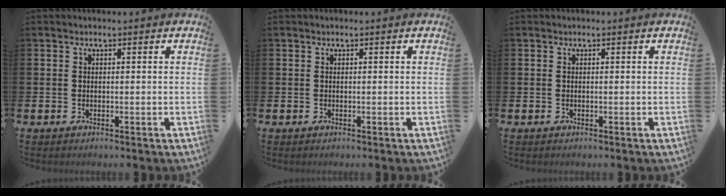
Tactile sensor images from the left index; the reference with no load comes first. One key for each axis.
{"total": 0.0}
{"total": 0.0}